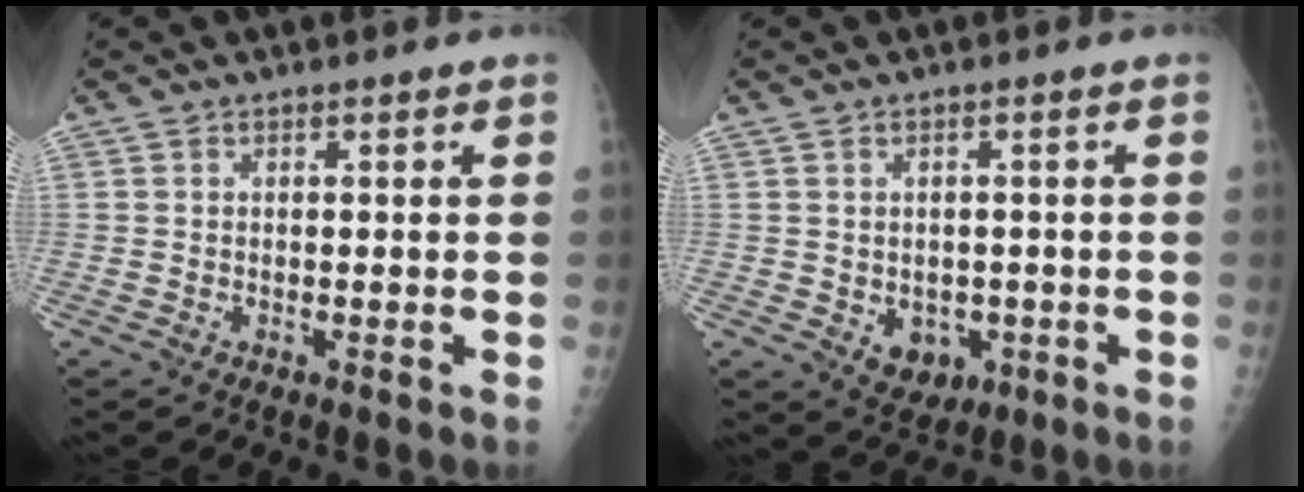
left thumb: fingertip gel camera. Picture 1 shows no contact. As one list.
[{"total": 5.6, "force": [-1.3, 4.4, 3.1], "torque": [-0.021, 0.001, -0.003]}]